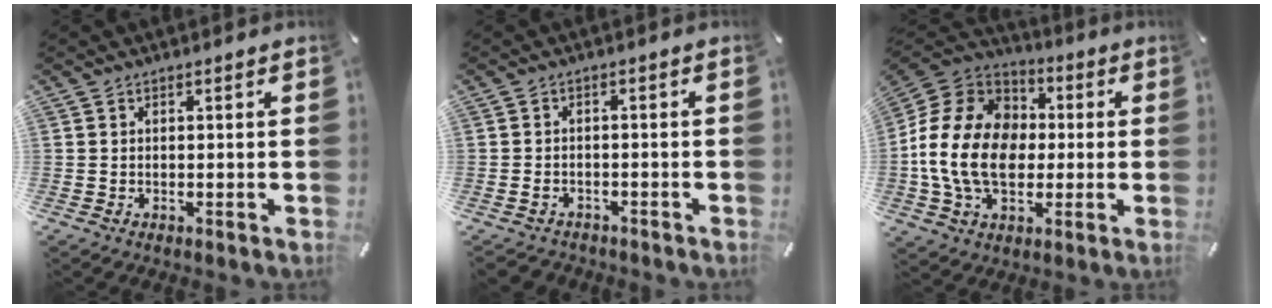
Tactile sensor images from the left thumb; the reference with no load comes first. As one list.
[{"total": 2.4, "force": [-1.5, 1.7, 0.8], "torque": [-0.015, 0.008, -0.032]}, {"total": 18.5, "force": [-2.2, 14.5, 11.2], "torque": [-0.240, 0.023, -0.042]}]